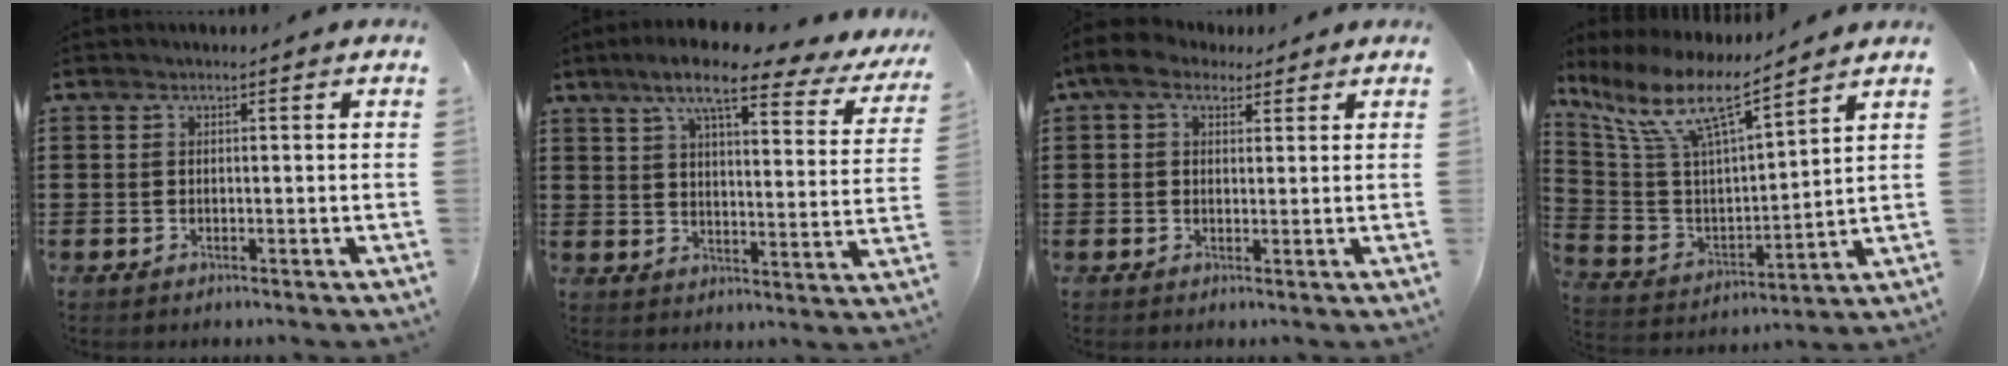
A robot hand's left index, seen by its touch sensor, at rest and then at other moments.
{"total": 10.6, "force": [8.0, 1.5, 6.9], "torque": [-0.143, -0.030, 0.130]}
{"total": 5.0, "force": [3.0, 2.9, 2.9], "torque": [-0.058, 0.007, 0.053]}
{"total": 11.0, "force": [7.8, 2.4, 7.5], "torque": [-0.177, -0.049, 0.131]}